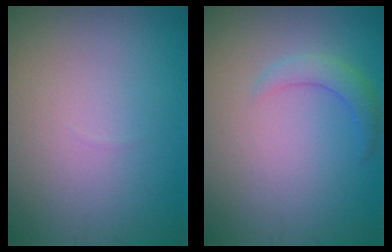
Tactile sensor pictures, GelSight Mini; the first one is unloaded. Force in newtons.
{"total": 2.1, "press": 2.1, "slide": 0.2}